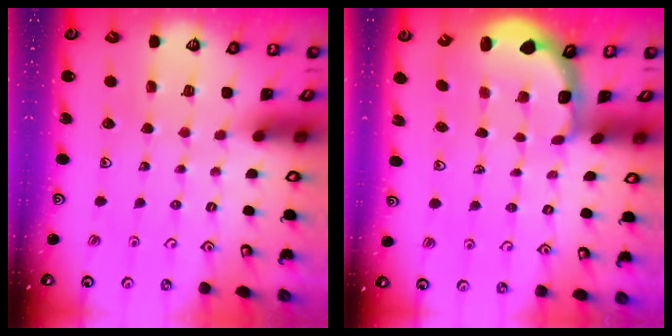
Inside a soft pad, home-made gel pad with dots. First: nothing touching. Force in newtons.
{"total": 2.5, "press": 2.3, "slide": 1.1}